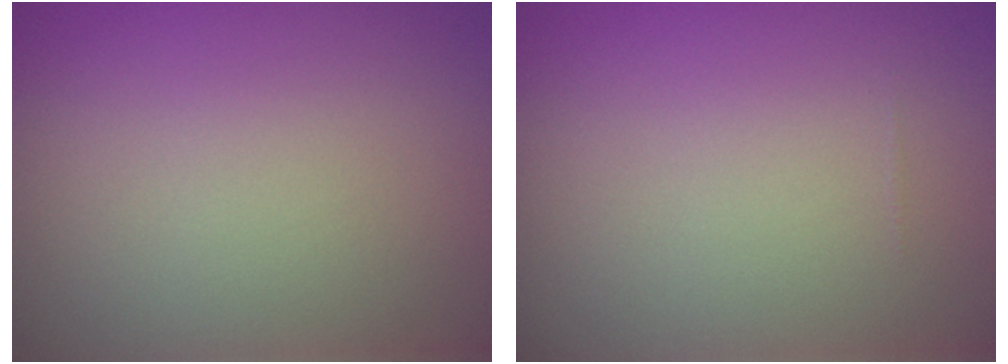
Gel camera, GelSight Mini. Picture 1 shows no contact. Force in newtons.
{"total": 0.0}